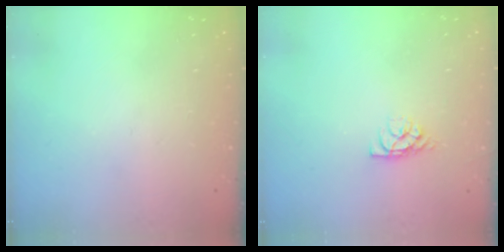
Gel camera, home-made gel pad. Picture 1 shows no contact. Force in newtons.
{"total": 4.6, "press": 4.6, "slide": 0.5}